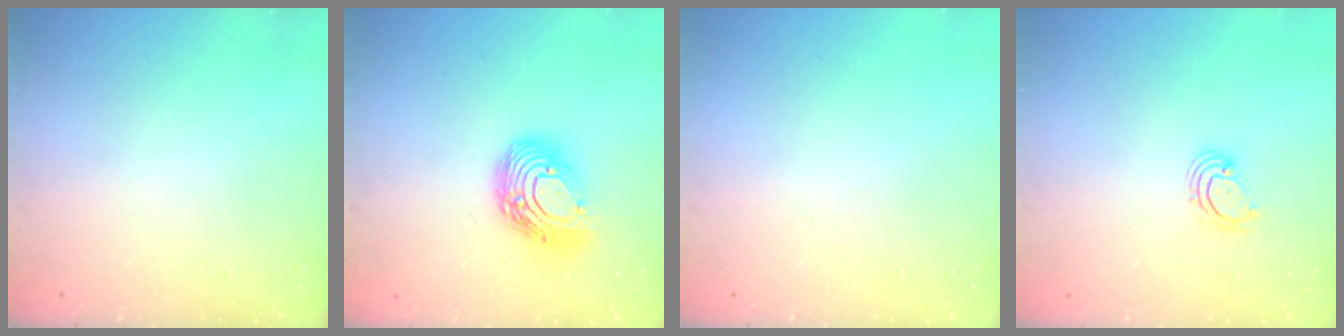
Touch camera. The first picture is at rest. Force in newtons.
{"total": 15.3, "press": 15.3, "slide": 1.2}
{"total": 0.0}
{"total": 2.9, "press": 2.9, "slide": 0.1}